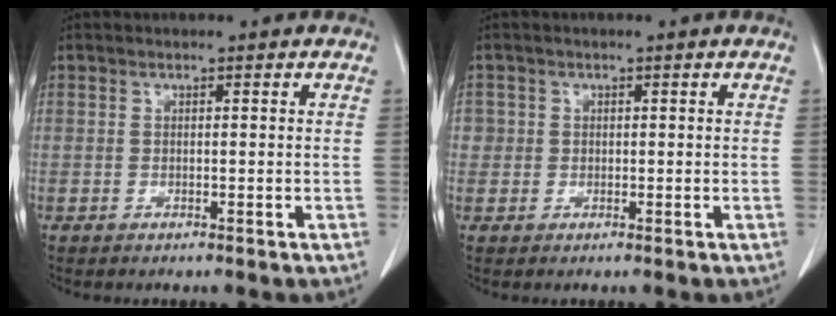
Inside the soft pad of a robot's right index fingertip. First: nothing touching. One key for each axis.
{"total": 1.9, "fx": 0.2, "fy": 1.9, "fz": 0.1, "tx": 0.012, "ty": 0.004, "tz": 0.000}